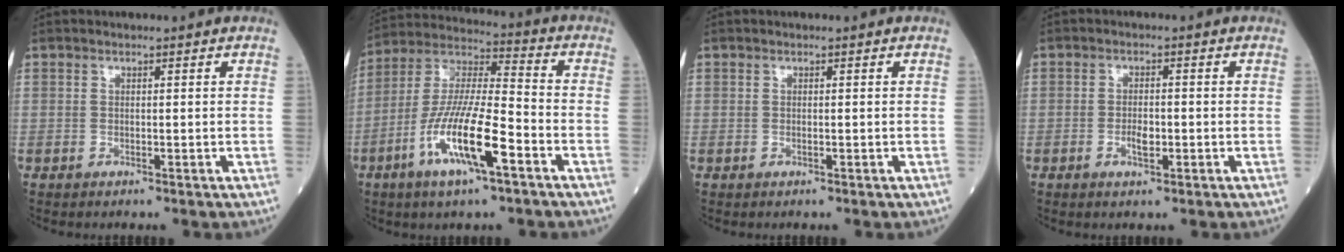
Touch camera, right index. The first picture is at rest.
{"total": 15.0, "force": [-6.2, 2.3, 13.4], "torque": [-0.264, -0.010, -0.118]}
{"total": 0.0}
{"total": 2.7, "force": [-0.9, 1.0, 2.3], "torque": [-0.041, 0.001, -0.015]}